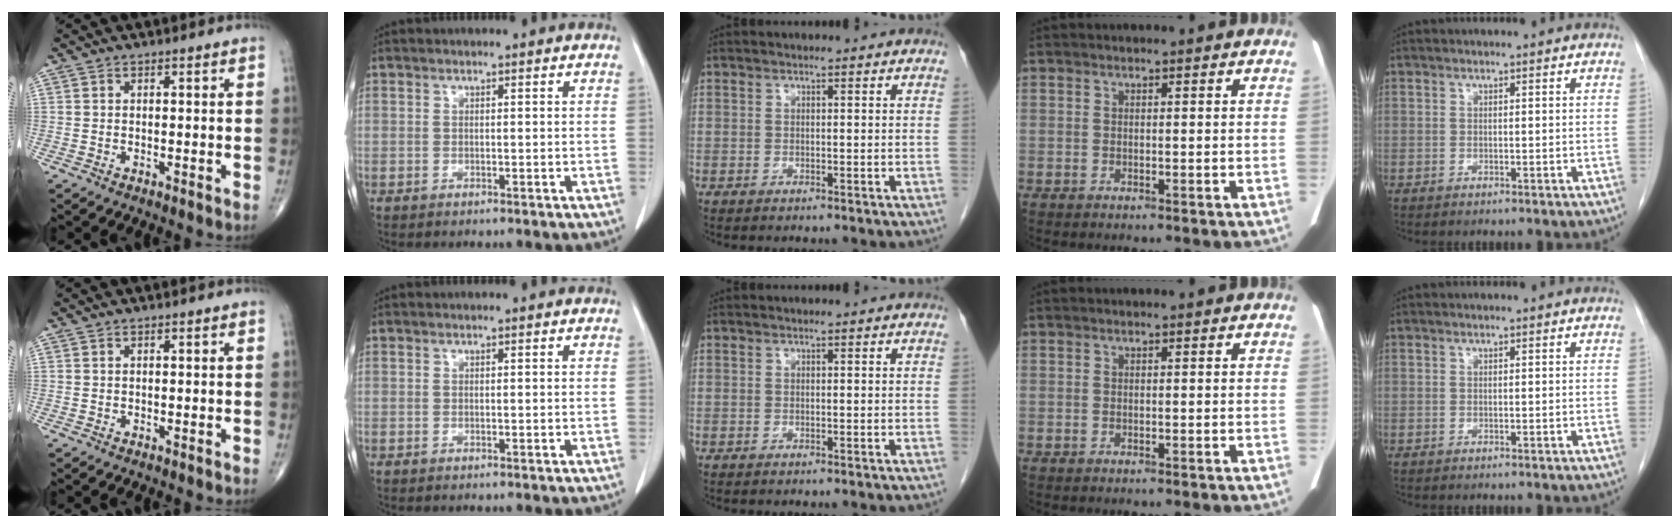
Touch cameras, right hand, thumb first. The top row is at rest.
{}